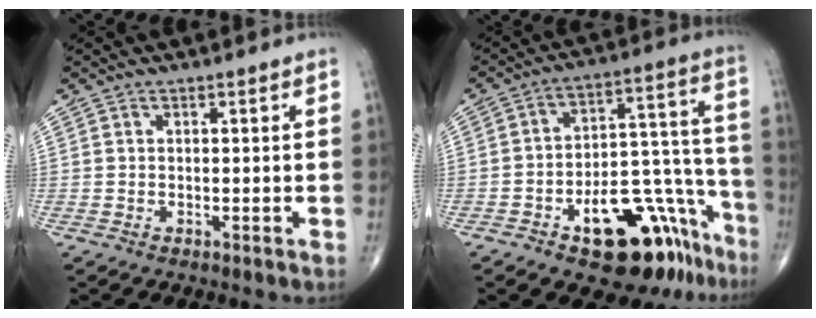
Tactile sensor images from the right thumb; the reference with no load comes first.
{"total": 20.6, "force": [-12.1, 9.5, 13.8], "torque": [-0.112, 0.112, -0.171]}